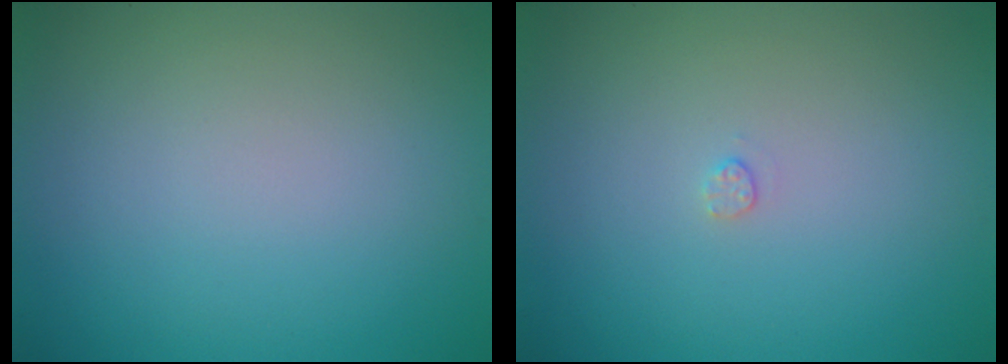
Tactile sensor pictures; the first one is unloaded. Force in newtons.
{"total": 0.5, "press": 0.5, "slide": 0.2}